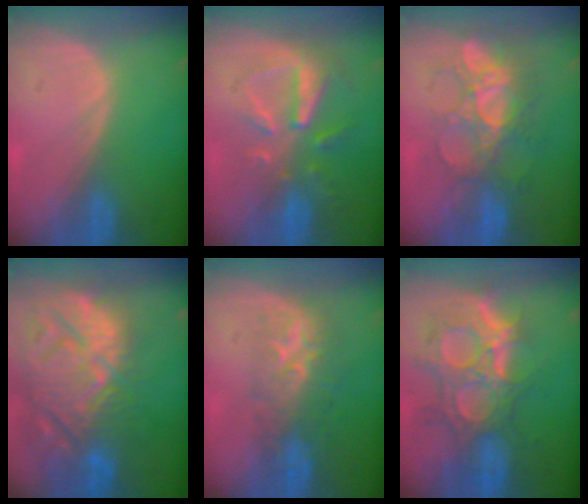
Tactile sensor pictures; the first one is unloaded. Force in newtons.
{"total": 8.2, "press": 7.4, "slide": 3.6}
{"total": 9.2, "press": 8.5, "slide": 3.5}
{"total": 15.3, "press": 13.2, "slide": 7.8}
{"total": 8.2, "press": 7.4, "slide": 3.7}
{"total": 12.2, "press": 10.7, "slide": 5.8}